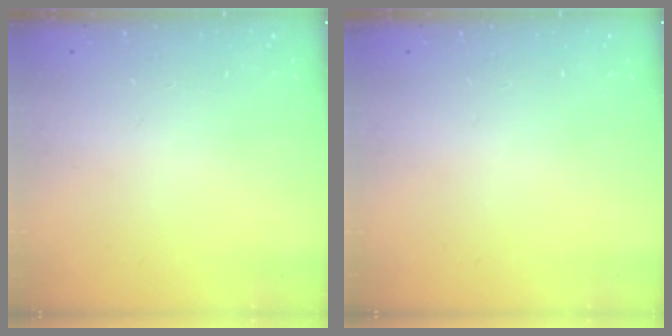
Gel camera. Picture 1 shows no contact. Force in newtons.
{"total": 0.0}